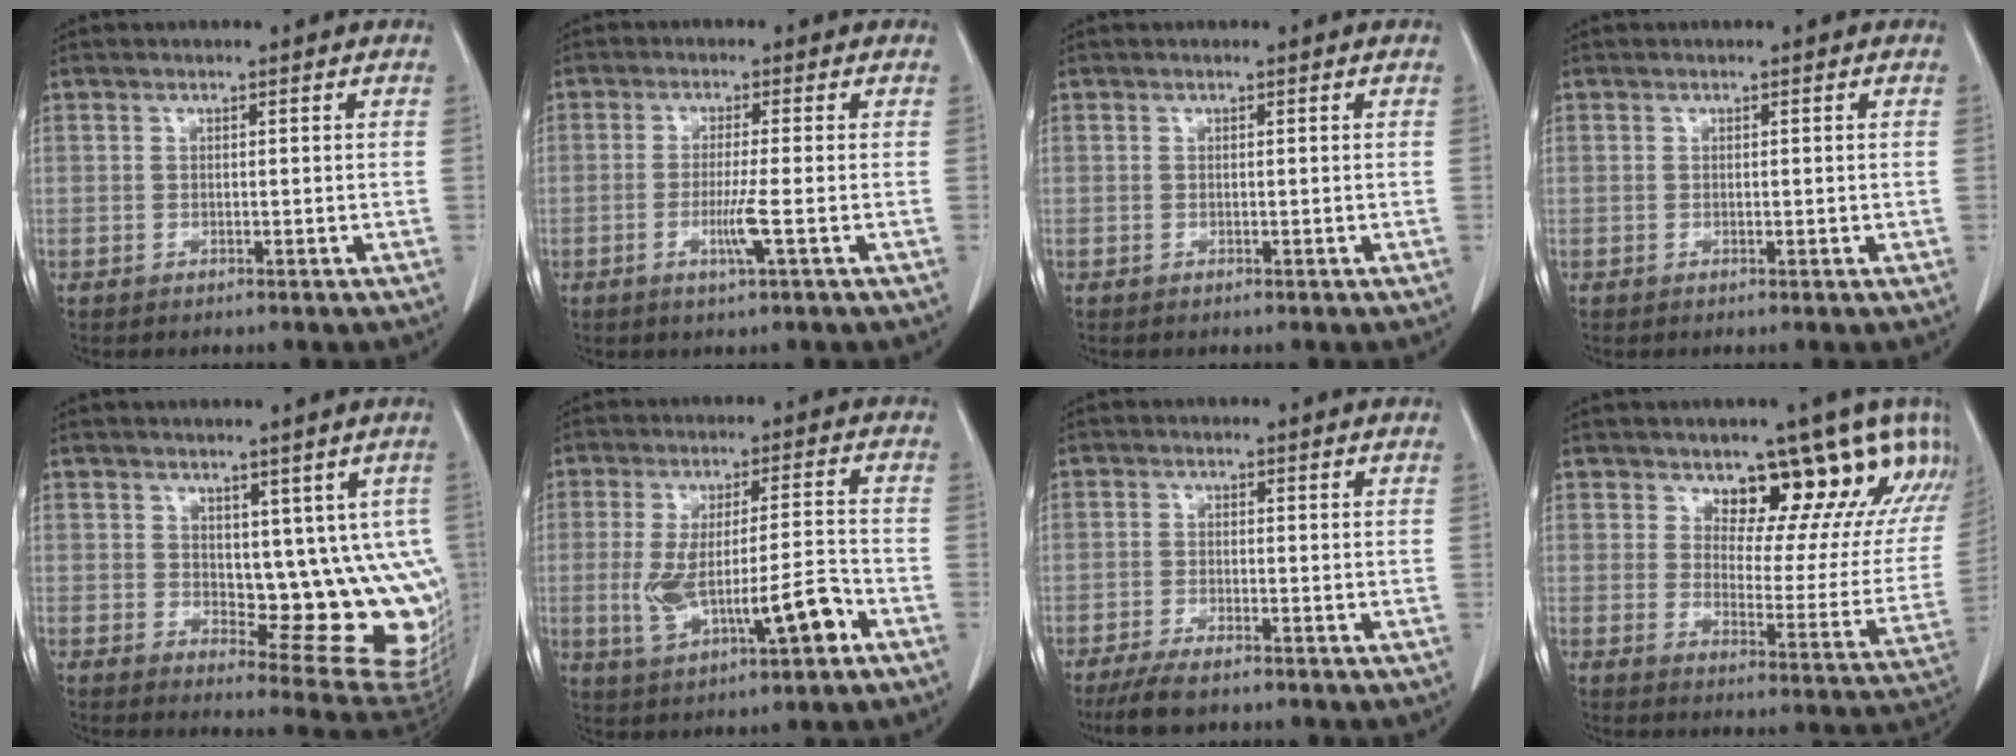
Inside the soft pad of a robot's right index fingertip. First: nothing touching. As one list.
[{"total": 4.0, "force": [-1.3, -0.7, 3.7], "torque": [-0.075, -0.010, -0.026]}, {"total": 0.0}, {"total": 0.0}, {"total": 12.7, "force": [1.8, 5.8, 11.1], "torque": [-0.116, -0.015, 0.036]}, {"total": 11.8, "force": [-3.5, 2.5, 11.0], "torque": [-0.203, 0.008, -0.046]}, {"total": 5.4, "force": [-4.3, 0.9, 3.1], "torque": [-0.059, -0.013, -0.074]}, {"total": 17.2, "force": [13.5, 7.0, 8.0], "torque": [-0.069, -0.024, 0.144]}]